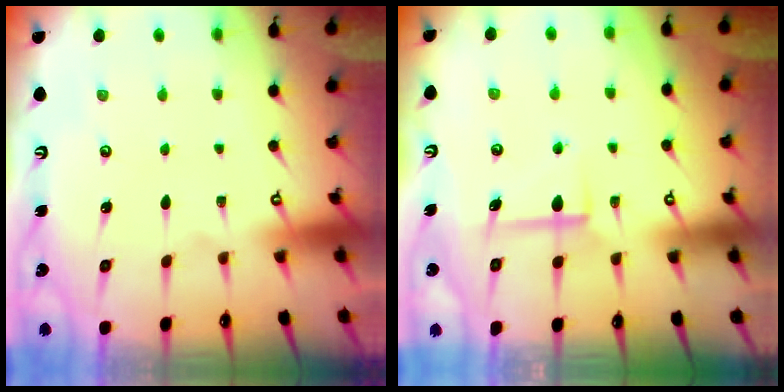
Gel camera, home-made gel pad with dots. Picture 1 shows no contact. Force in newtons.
{"total": 5.9, "press": 5.8, "slide": 0.4}